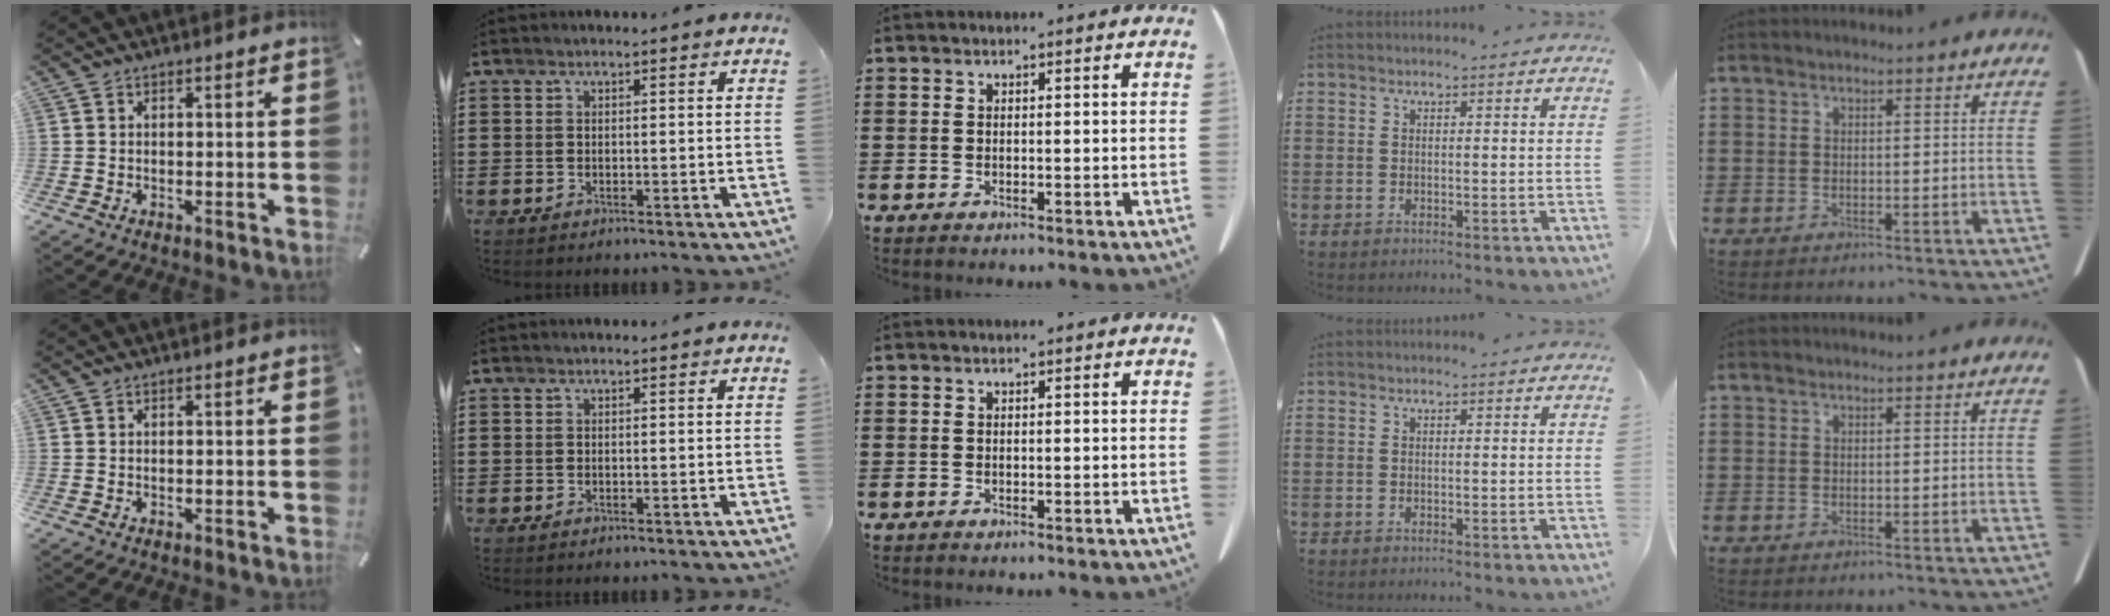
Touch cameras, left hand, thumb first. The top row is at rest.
{}